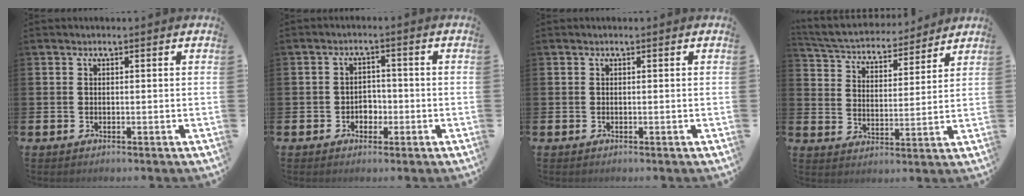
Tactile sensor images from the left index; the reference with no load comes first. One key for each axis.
{"total": 2.5, "fx": -1.1, "fy": 2.0, "fz": 0.9, "tx": -0.011, "ty": 0.001, "tz": -0.029}
{"total": 0.0}
{"total": 5.0, "fx": 4.8, "fy": 1.4, "fz": 0.5, "tx": -0.041, "ty": -0.041, "tz": 0.078}